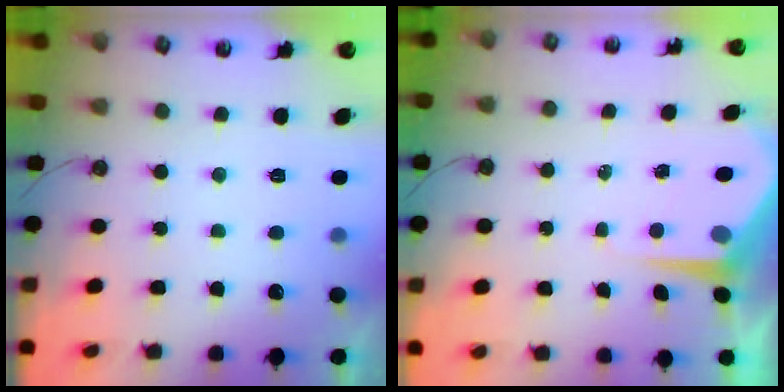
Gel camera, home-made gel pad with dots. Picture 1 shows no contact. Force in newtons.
{"total": 6.1, "press": 6.0, "slide": 0.5}